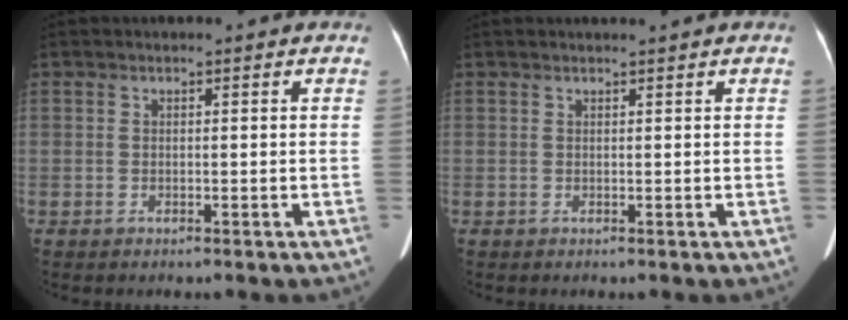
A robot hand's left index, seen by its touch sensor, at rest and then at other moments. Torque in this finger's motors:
{"motor_torque": [-0.21, -0.22, -0.28, -0.01]}